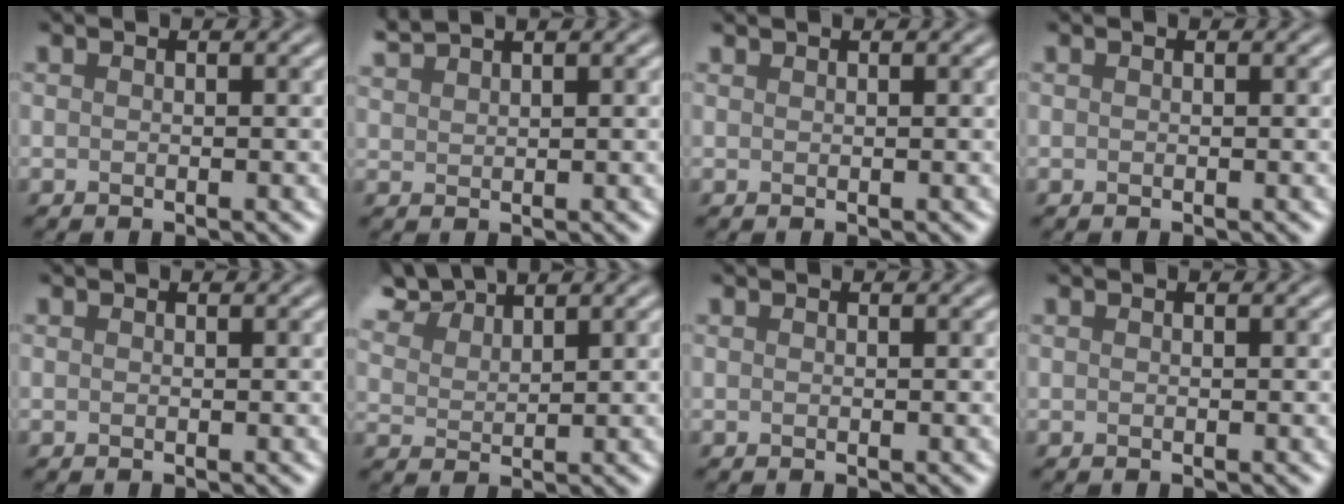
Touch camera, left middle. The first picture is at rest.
{"total": 1.9, "force": [1.3, -1.1, -0.8], "torque": [-0.003, -0.004, 0.062]}
{"total": 0.7, "force": [0.4, -0.4, -0.4], "torque": [0.004, -0.006, 0.013]}
{"total": 0.0}
{"total": 0.5, "force": [-0.1, -0.3, -0.4], "torque": [0.003, -0.007, 0.004]}
{"total": 3.0, "force": [3.0, -0.4, -0.1], "torque": [-0.036, -0.004, 0.089]}
{"total": 0.0}
{"total": 0.0}